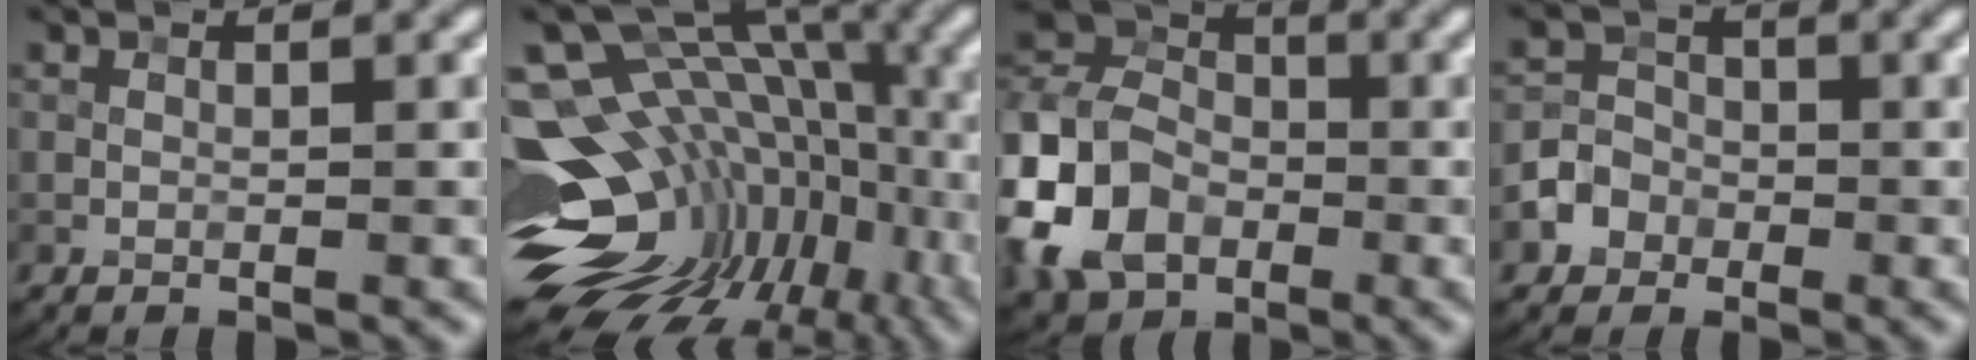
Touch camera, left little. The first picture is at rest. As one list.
[{"total": 16.1, "force": [-2.6, 11.1, 11.4], "torque": [-0.168, 0.015, -0.010]}, {"total": 9.8, "force": [-4.0, 7.1, 5.4], "torque": [-0.125, 0.002, -0.099]}, {"total": 3.4, "force": [-1.6, 2.9, 0.7], "torque": [0.005, 0.002, -0.034]}]